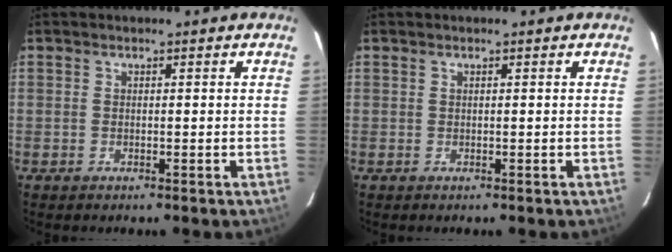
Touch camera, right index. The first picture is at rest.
{"total": 0.0}